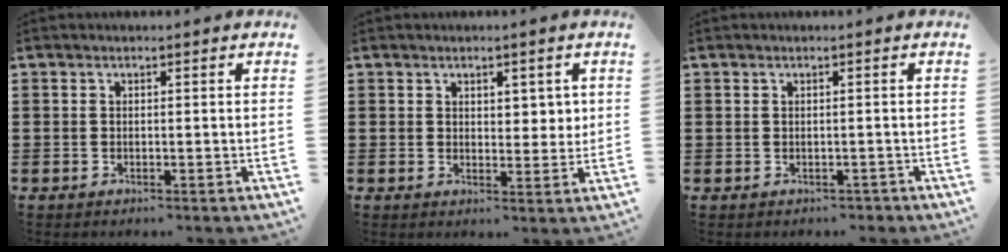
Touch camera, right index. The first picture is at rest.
{"total": 3.0, "force": [1.6, 1.9, 1.7], "torque": [-0.013, 0.000, 0.023]}
{"total": 0.9, "force": [-0.4, 0.9, 0.1], "torque": [-0.005, 0.002, -0.009]}